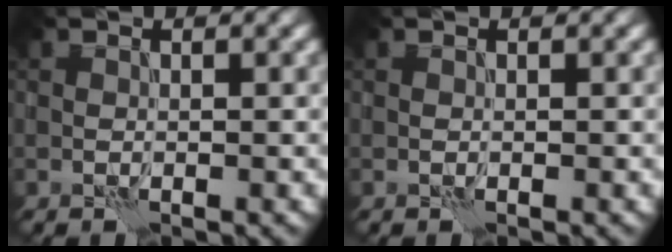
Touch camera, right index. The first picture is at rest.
{"total": 0.0}